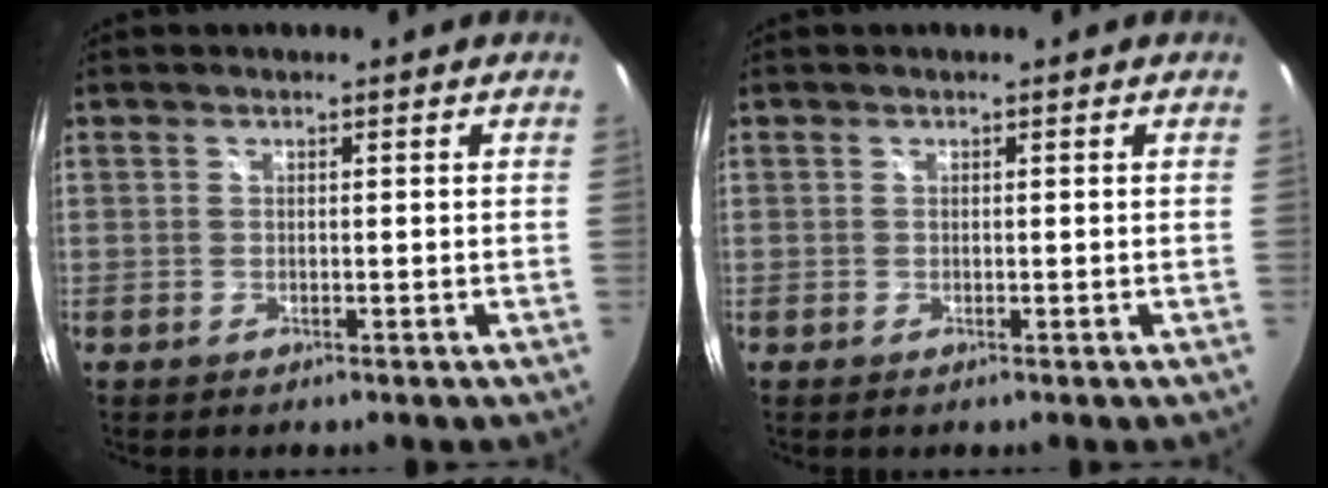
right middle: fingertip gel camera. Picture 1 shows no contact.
{"total": 0.0}